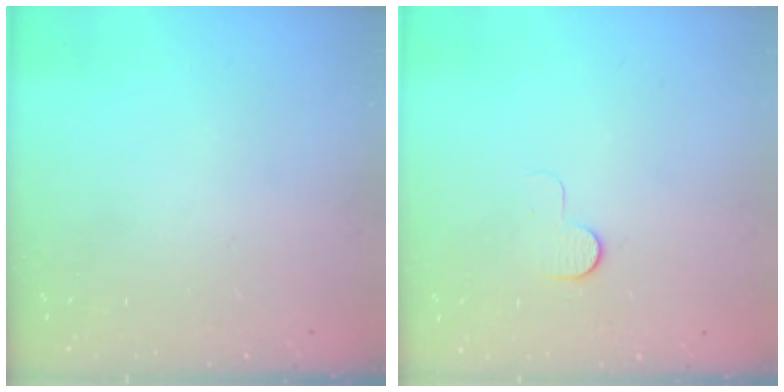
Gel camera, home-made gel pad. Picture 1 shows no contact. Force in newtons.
{"total": 5.3, "press": 5.3, "slide": 0.5}